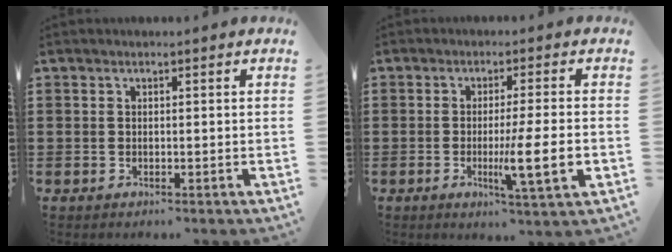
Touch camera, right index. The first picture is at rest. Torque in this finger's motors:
{"motor_torque": [1.92, 0.22, 0.88, 0.21]}